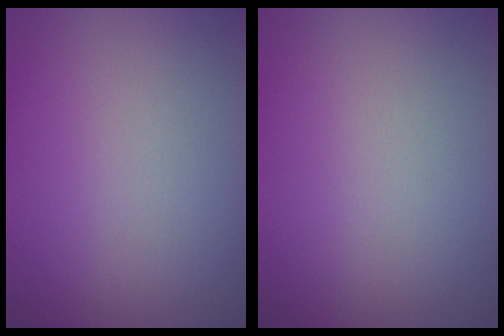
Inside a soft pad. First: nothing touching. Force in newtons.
{"total": 0.0}